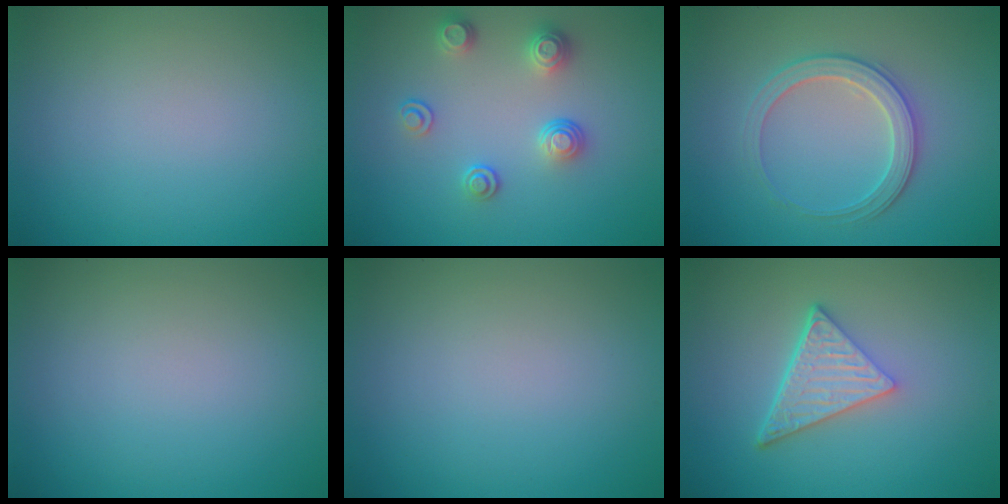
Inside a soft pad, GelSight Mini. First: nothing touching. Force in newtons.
{"total": 2.7, "press": 2.5, "slide": 0.9}
{"total": 2.9, "press": 2.9, "slide": 0.3}
{"total": 0.0}
{"total": 0.0}
{"total": 4.7, "press": 3.3, "slide": 3.3}